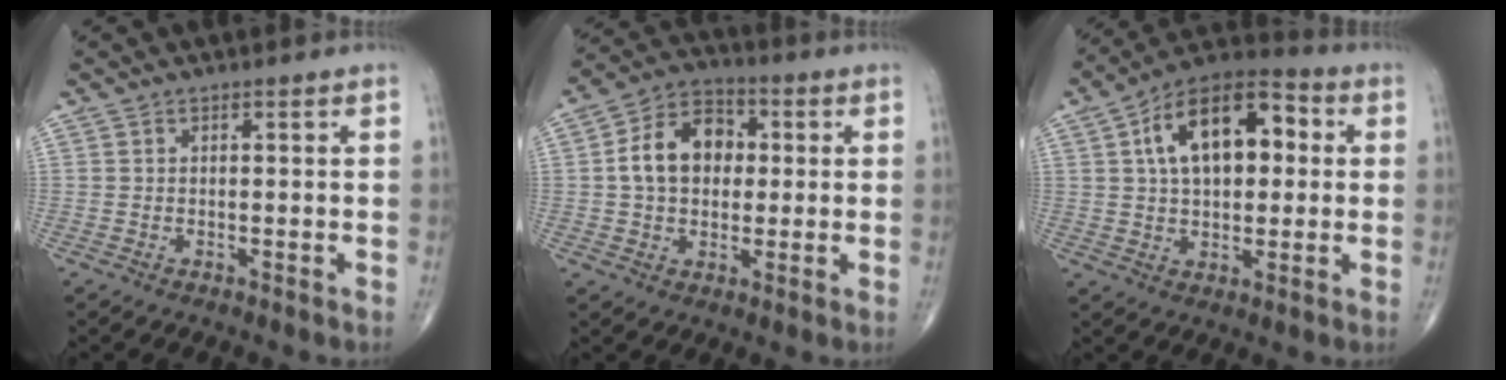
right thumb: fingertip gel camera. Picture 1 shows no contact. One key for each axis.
{"total": 12.0, "fx": 1.1, "fy": 8.7, "fz": 8.1, "tx": -0.118, "ty": 0.021, "tz": 0.010}
{"total": 17.2, "fx": 3.6, "fy": 9.6, "fz": 13.8, "tx": -0.200, "ty": 0.027, "tz": 0.050}